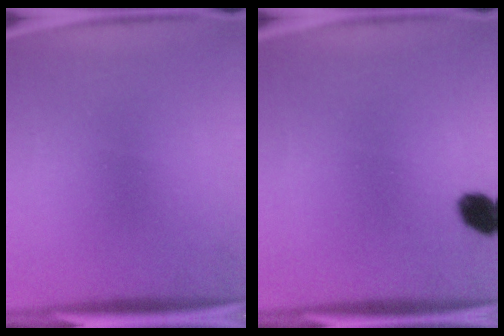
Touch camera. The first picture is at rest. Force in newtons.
{"total": 5.0}